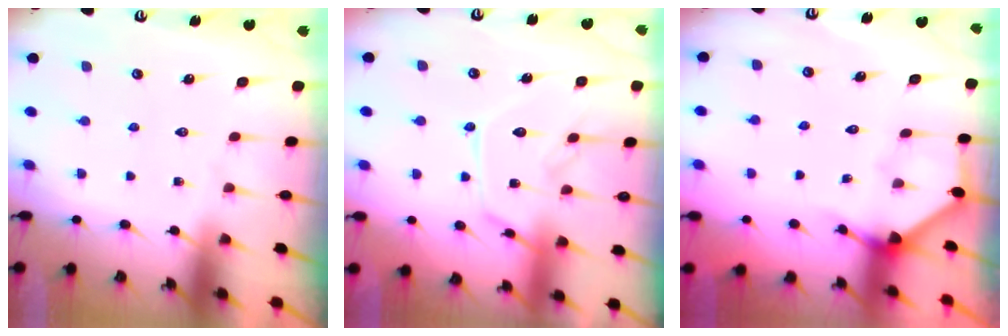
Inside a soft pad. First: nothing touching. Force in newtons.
{"total": 12.3, "press": 12.3, "slide": 0.9}
{"total": 3.4, "press": 3.4, "slide": 0.4}